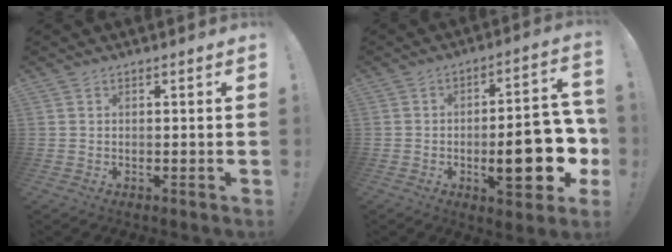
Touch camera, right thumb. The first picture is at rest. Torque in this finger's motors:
{"motor_torque": [2.22, 1.90, 0.95, -0.90, 0.05]}